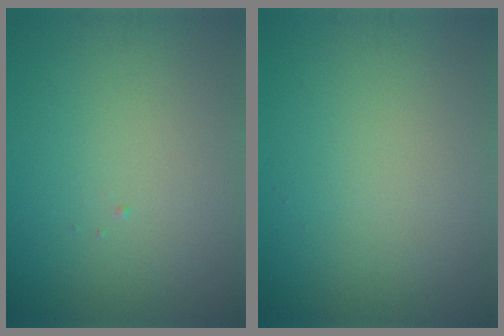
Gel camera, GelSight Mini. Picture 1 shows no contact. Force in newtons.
{"total": 0.0}